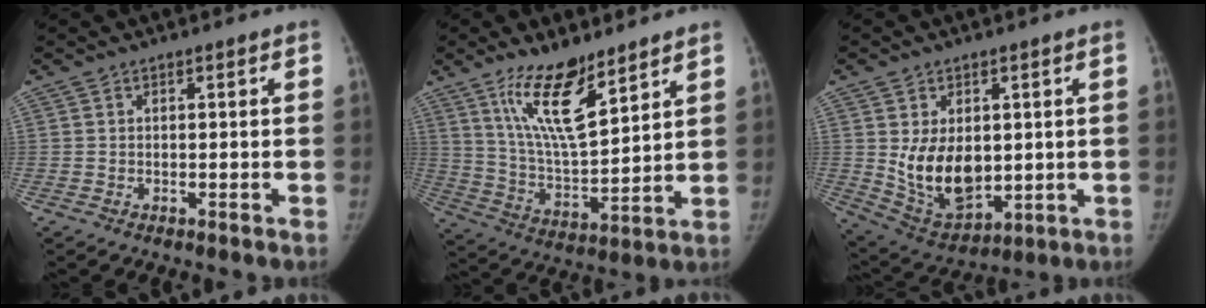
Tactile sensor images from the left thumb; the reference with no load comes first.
{"total": 14.5, "force": [9.4, 4.6, 9.9], "torque": [-0.154, -0.068, 0.188]}
{"total": 12.8, "force": [0.7, 8.4, 9.6], "torque": [-0.130, -0.020, 0.041]}